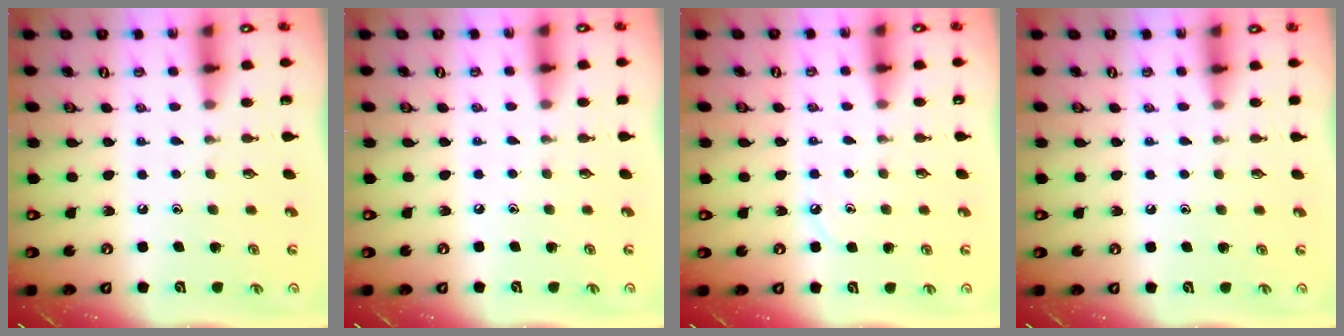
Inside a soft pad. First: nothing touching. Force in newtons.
{"total": 0.0}
{"total": 3.5, "press": 3.5, "slide": 0.5}
{"total": 3.4, "press": 3.4, "slide": 0.6}